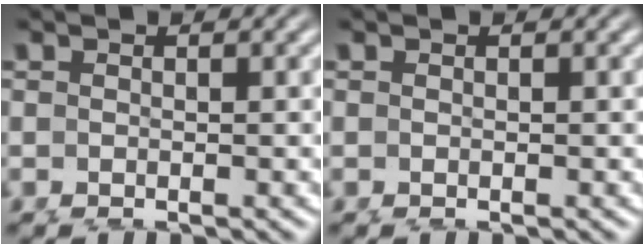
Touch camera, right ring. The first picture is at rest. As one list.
[{"total": 0.0}]